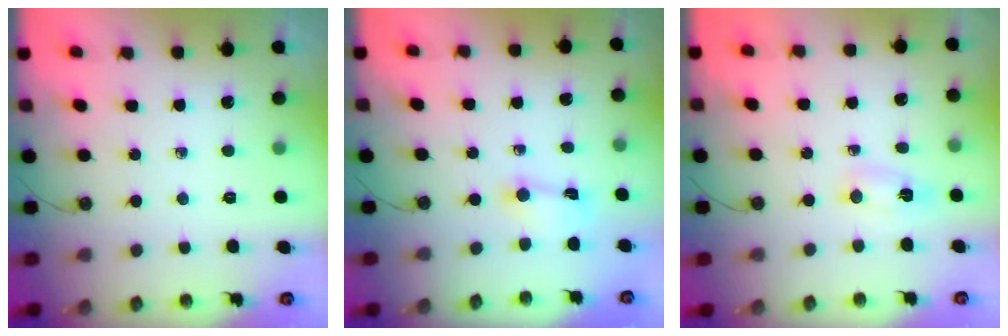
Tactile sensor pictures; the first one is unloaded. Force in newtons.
{"total": 1.8, "press": 1.7, "slide": 0.5}
{"total": 2.6, "press": 2.3, "slide": 1.1}